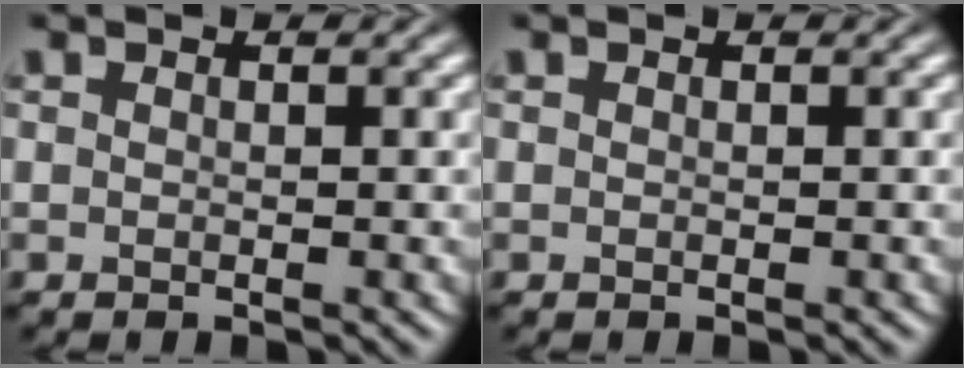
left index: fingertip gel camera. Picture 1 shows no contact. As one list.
[{"total": 0.0}]